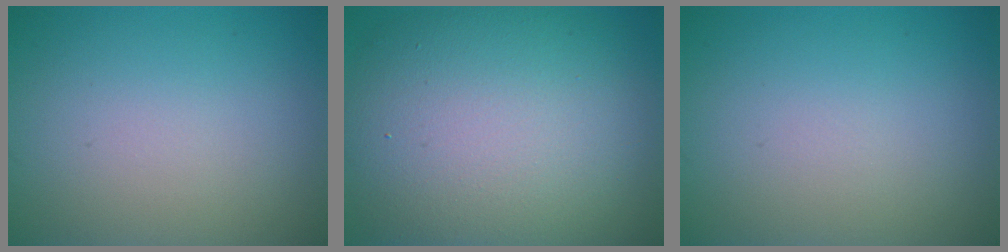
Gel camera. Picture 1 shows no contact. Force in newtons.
{"total": 14.0, "press": 14.0, "slide": 0.8}
{"total": 0.0}